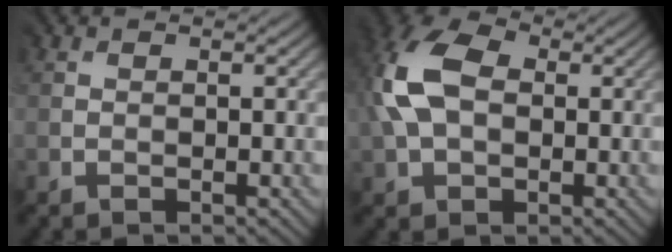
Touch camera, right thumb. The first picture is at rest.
{"total": 10.6, "force": [1.5, 7.3, 7.5], "torque": [-0.194, 0.012, 0.020]}